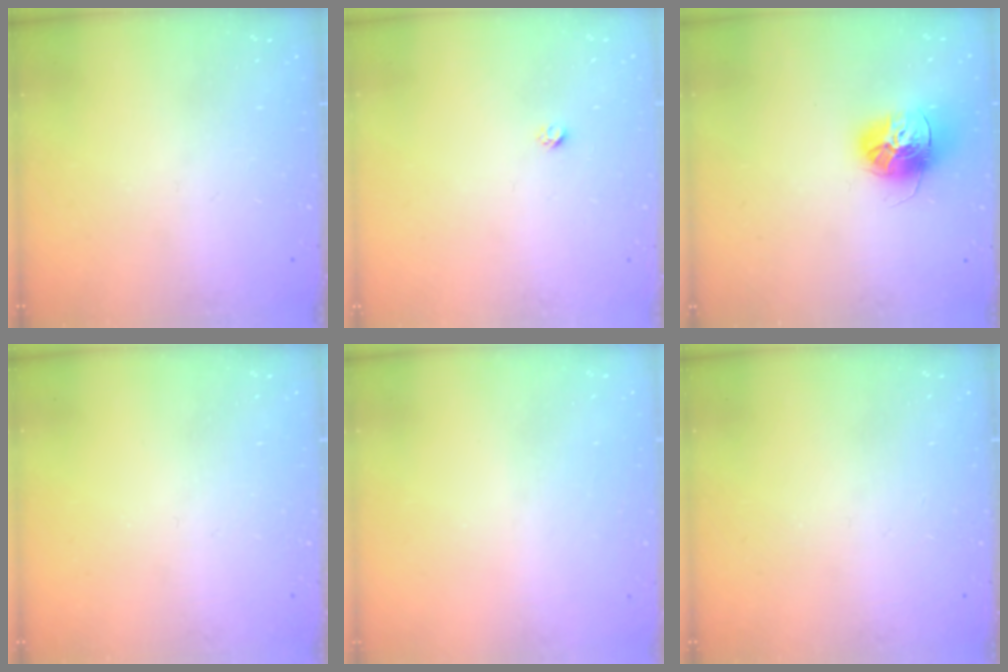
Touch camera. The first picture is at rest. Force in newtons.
{"total": 1.9, "press": 1.9, "slide": 0.1}
{"total": 14.6, "press": 14.5, "slide": 1.3}
{"total": 0.0}
{"total": 0.9, "press": 0.9, "slide": 0.1}
{"total": 0.0}